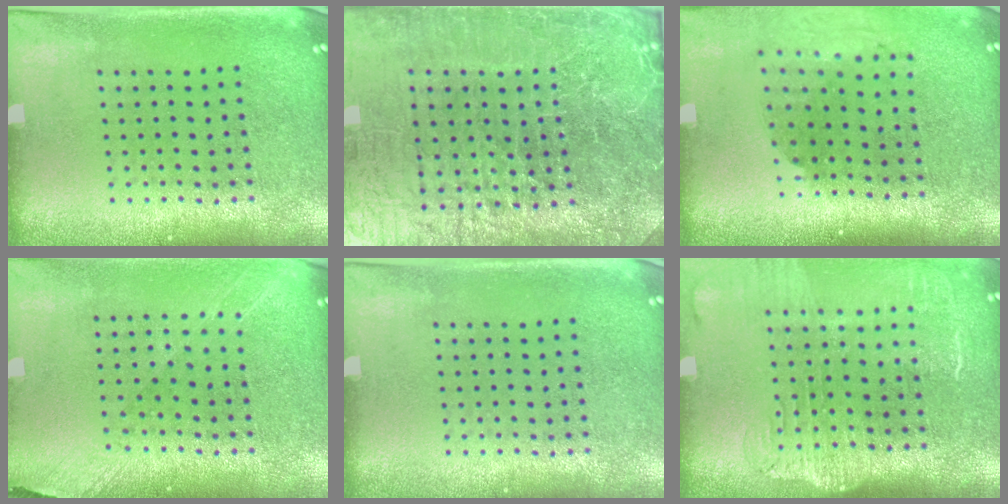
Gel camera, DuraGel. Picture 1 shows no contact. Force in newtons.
{"total": 6.2, "press": 5.6, "slide": 2.7}
{"total": 2.0, "press": 1.5, "slide": 1.4}
{"total": 1.3, "press": 1.2, "slide": 0.5}
{"total": 0.0}
{"total": 1.9, "press": 1.5, "slide": 1.2}